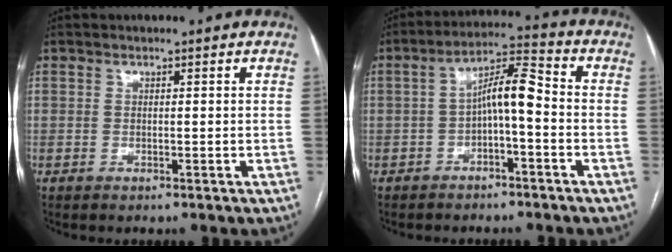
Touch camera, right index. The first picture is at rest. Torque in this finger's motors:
{"motor_torque": [1.06, 0.00, 0.25, 0.12]}